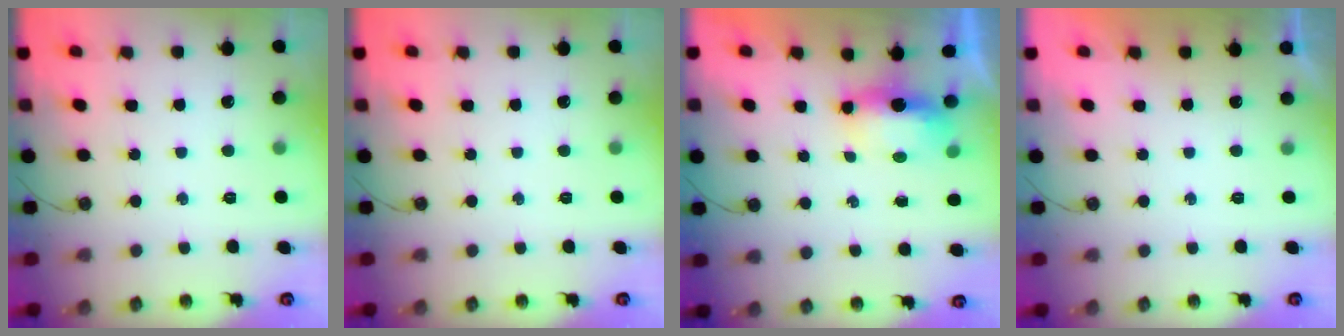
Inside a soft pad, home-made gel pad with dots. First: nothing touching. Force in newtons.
{"total": 0.0}
{"total": 6.5, "press": 6.2, "slide": 2.1}
{"total": 0.0}